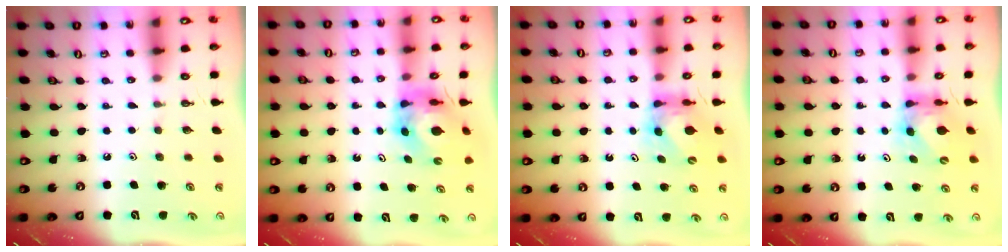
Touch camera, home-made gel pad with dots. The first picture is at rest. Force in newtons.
{"total": 5.8, "press": 5.8, "slide": 0.5}
{"total": 5.9, "press": 5.9, "slide": 0.7}
{"total": 5.9, "press": 5.9, "slide": 0.7}